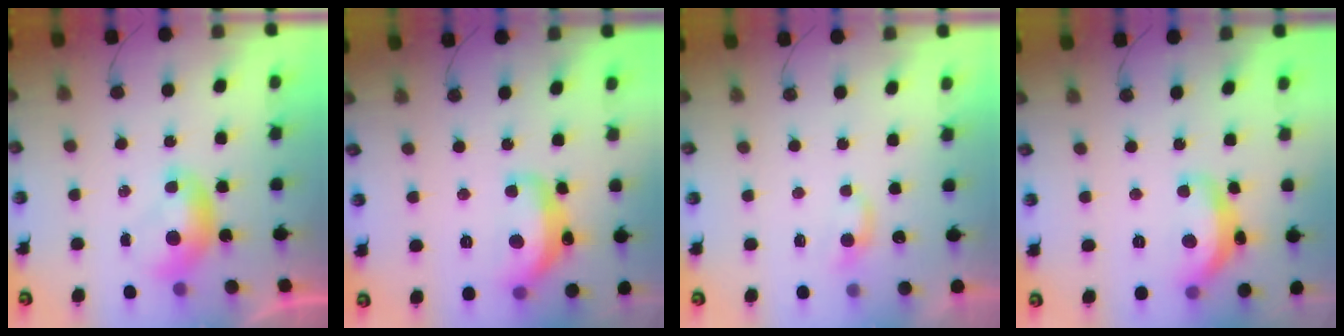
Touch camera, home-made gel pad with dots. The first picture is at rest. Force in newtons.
{"total": 8.3, "press": 8.3, "slide": 0.7}
{"total": 2.0, "press": 2.0, "slide": 0.5}
{"total": 8.1, "press": 8.1, "slide": 0.6}